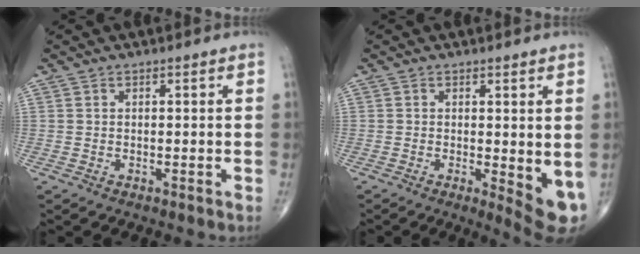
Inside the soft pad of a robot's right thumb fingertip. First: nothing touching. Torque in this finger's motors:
{"motor_torque": [0.03, 0.47, -0.05, -0.40, 0.00]}